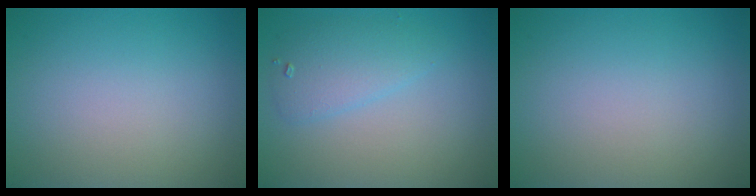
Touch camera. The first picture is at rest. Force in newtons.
{"total": 2.6, "press": 2.6, "slide": 0.2}
{"total": 0.0}